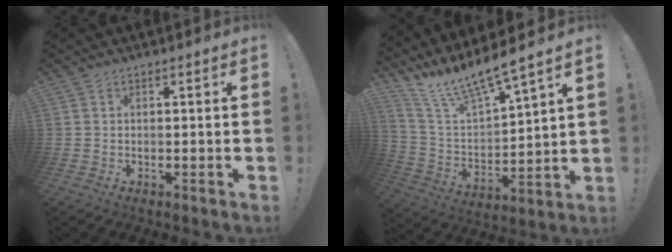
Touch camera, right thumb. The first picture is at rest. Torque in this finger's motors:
{"motor_torque": [0.00, 0.30, 0.18, 1.49, 0.23]}